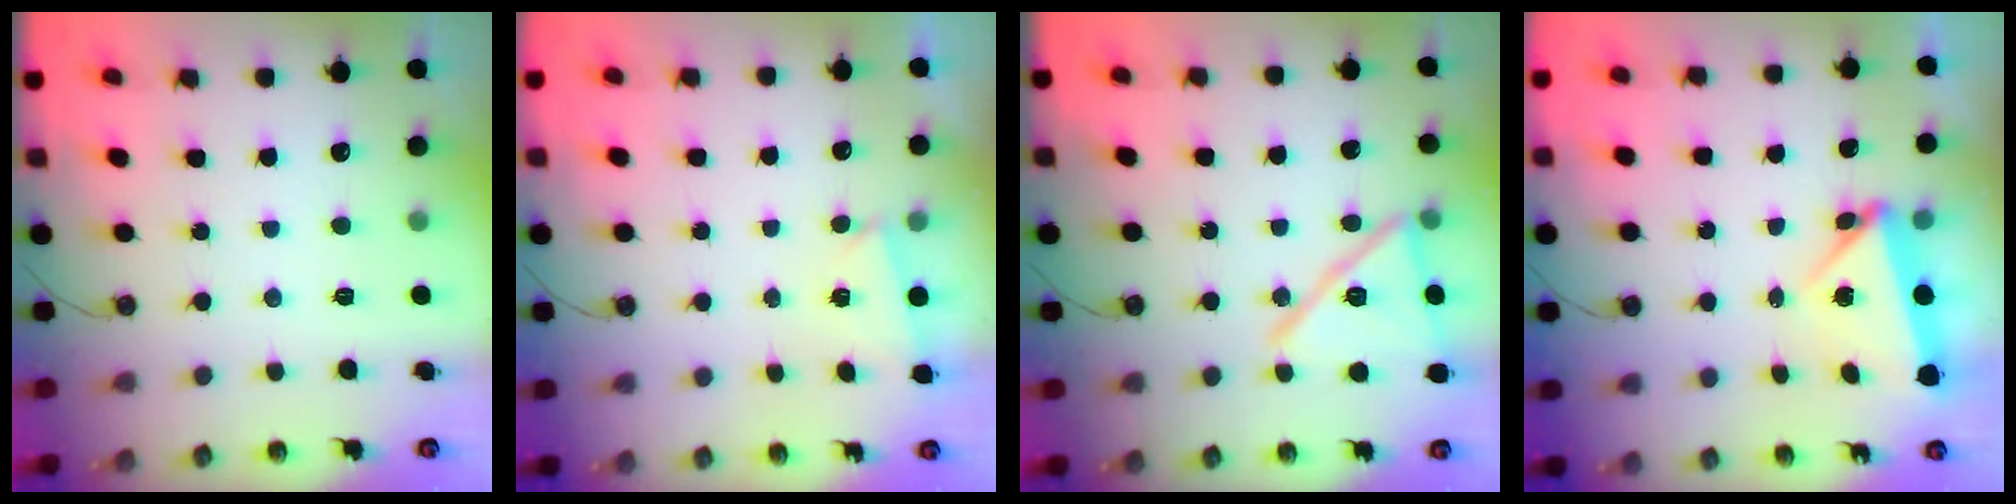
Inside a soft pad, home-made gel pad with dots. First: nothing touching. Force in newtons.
{"total": 1.0, "press": 0.9, "slide": 0.4}
{"total": 17.8, "press": 16.7, "slide": 6.1}
{"total": 6.9, "press": 6.8, "slide": 1.0}